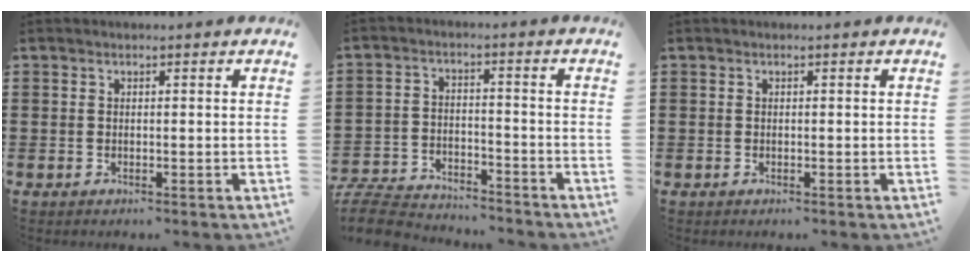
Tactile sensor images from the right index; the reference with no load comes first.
{"total": 6.6, "force": [-6.4, 1.0, 1.1], "torque": [-0.038, 0.004, -0.131]}
{"total": 0.0}